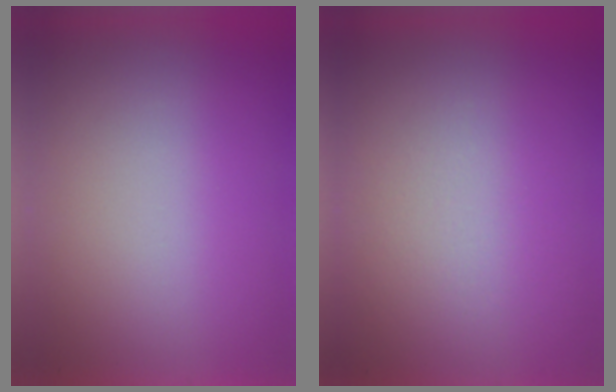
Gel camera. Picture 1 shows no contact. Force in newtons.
{"total": 2.5}